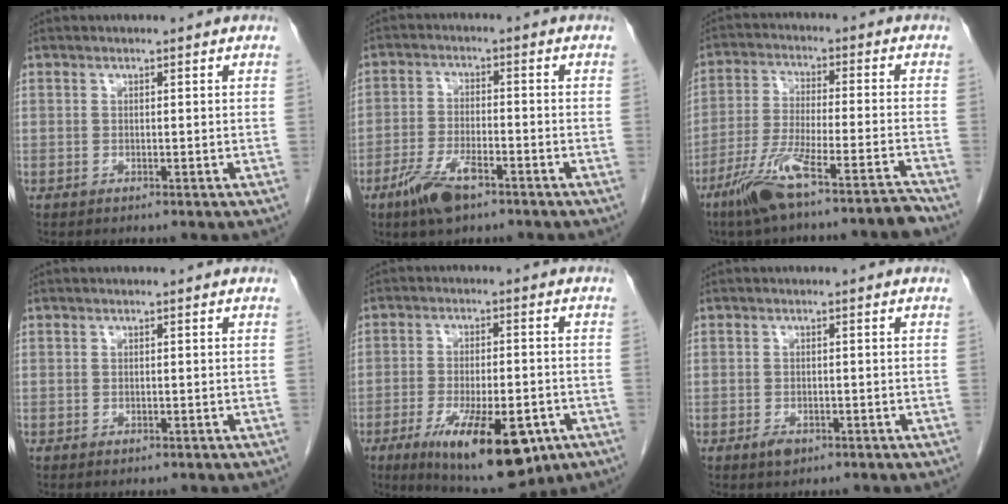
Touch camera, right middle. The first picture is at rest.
{"total": 6.9, "force": [-4.4, 2.0, 4.9], "torque": [-0.105, -0.008, -0.080]}
{"total": 11.9, "force": [-9.2, -0.5, 7.5], "torque": [-0.134, -0.013, -0.159]}
{"total": 0.6, "force": [0.3, 0.1, -0.5], "torque": [0.006, 0.001, 0.006]}
{"total": 14.5, "force": [-7.1, 4.6, 11.8], "torque": [-0.178, -0.020, -0.100]}
{"total": 1.9, "force": [-1.1, 1.0, 1.2], "torque": [-0.024, 0.000, -0.013]}